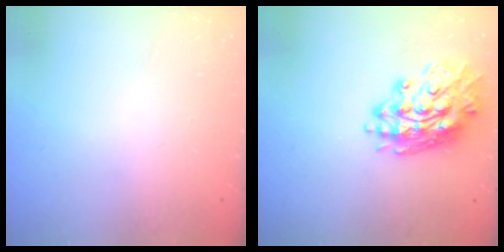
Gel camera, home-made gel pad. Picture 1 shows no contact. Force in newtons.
{"total": 16.9, "press": 16.8, "slide": 1.2}